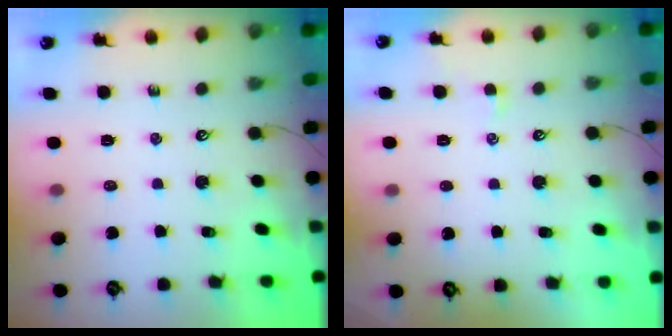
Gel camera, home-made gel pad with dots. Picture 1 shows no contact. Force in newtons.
{"total": 1.1, "press": 1.1, "slide": 0.4}